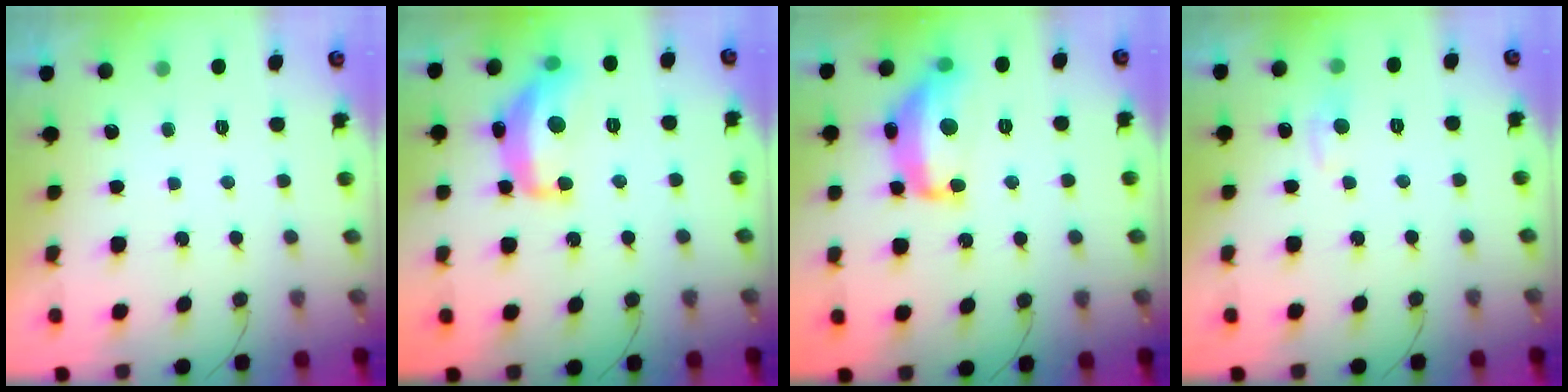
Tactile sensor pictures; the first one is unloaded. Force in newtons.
{"total": 15.7, "press": 15.6, "slide": 1.0}
{"total": 15.3, "press": 15.2, "slide": 1.3}
{"total": 5.2, "press": 5.2, "slide": 0.6}